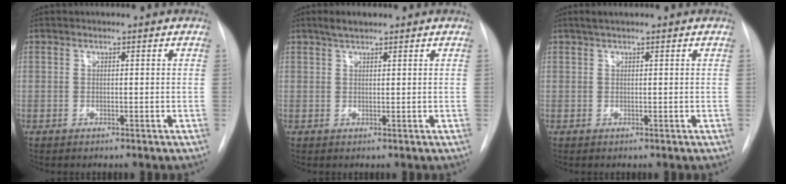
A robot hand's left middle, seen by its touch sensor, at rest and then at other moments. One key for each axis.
{"total": 2.4, "fx": 1.9, "fy": 0.6, "fz": 1.3, "tx": -0.030, "ty": 0.007, "tz": 0.033}
{"total": 1.3, "fx": 1.0, "fy": 0.0, "fz": 0.9, "tx": -0.020, "ty": 0.008, "tz": 0.019}